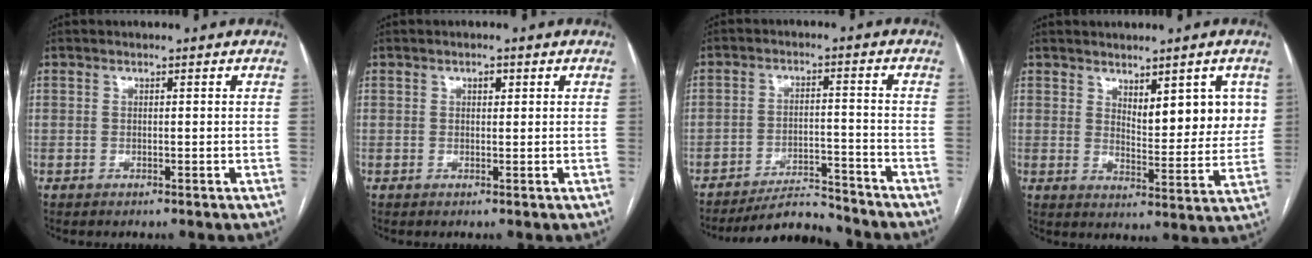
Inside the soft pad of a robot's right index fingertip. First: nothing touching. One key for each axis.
{"total": 1.2, "fx": 0.5, "fy": 0.6, "fz": 0.8, "tx": -0.011, "ty": 0.001, "tz": 0.006}
{"total": 8.0, "fx": -7.9, "fy": 0.6, "fz": 0.9, "tx": -0.012, "ty": 0.004, "tz": -0.134}
{"total": 8.5, "fx": 3.7, "fy": 2.8, "fz": 7.1, "tx": -0.092, "ty": -0.007, "tz": 0.059}